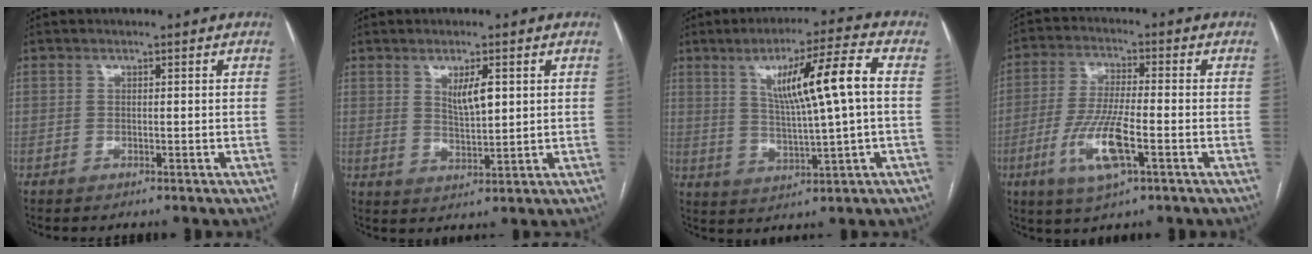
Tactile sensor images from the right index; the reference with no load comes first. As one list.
[{"total": 4.5, "force": [1.7, 1.2, 4.0], "torque": [-0.072, -0.005, 0.035]}, {"total": 11.7, "force": [2.4, -0.1, 11.4], "torque": [-0.189, 0.010, 0.043]}, {"total": 10.0, "force": [-3.7, 1.6, 9.2], "torque": [-0.189, -0.013, -0.068]}]